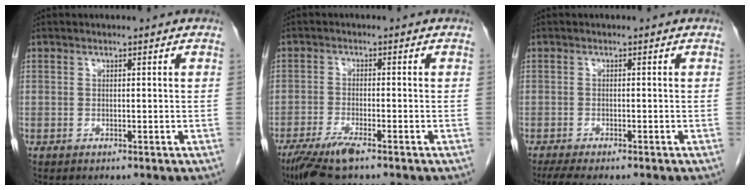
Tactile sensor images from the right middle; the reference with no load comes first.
{"total": 7.1, "force": [-4.8, 0.8, 5.2], "torque": [-0.100, -0.018, -0.086]}
{"total": 5.6, "force": [-4.6, 0.9, 3.1], "torque": [-0.044, -0.014, -0.069]}